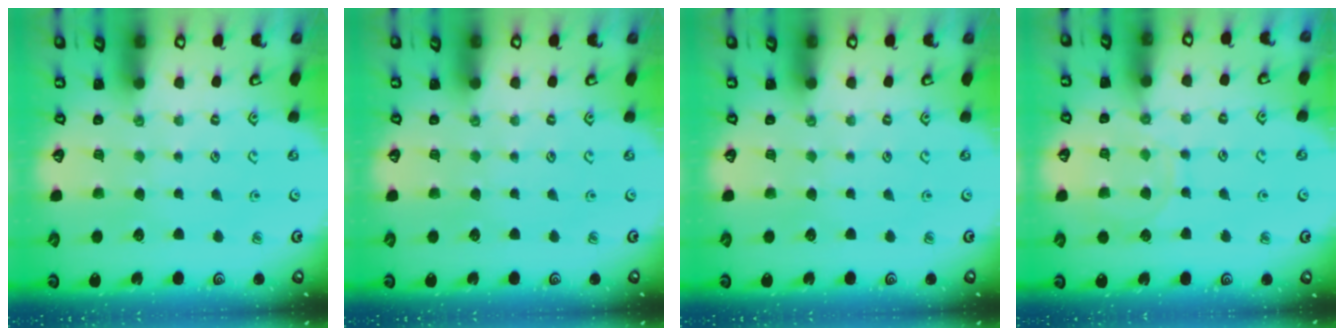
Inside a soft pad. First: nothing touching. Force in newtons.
{"total": 0.0}
{"total": 0.0}
{"total": 9.0, "press": 9.0, "slide": 0.7}